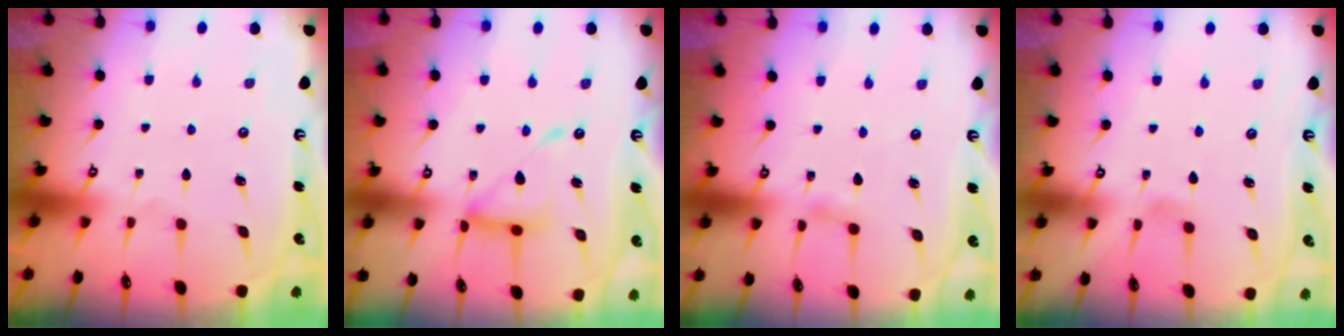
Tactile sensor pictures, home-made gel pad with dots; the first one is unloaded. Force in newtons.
{"total": 14.3, "press": 14.3, "slide": 1.5}
{"total": 3.3, "press": 3.3, "slide": 0.4}
{"total": 4.1, "press": 4.1, "slide": 0.5}